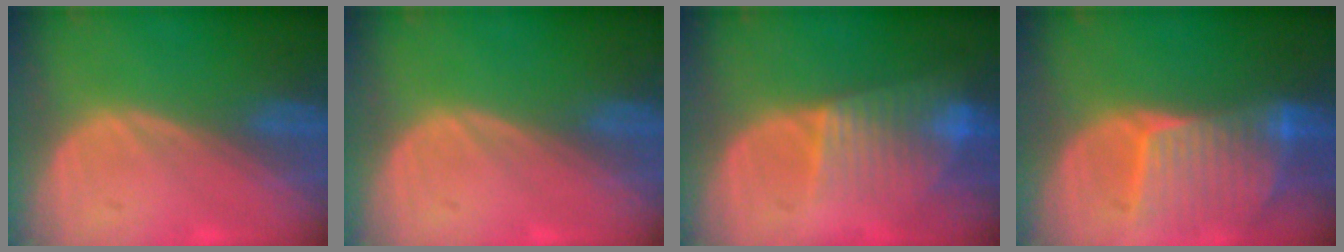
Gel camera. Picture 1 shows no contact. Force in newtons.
{"total": 0.0}
{"total": 7.7, "press": 6.8, "slide": 3.6}
{"total": 8.8, "press": 7.8, "slide": 4.1}